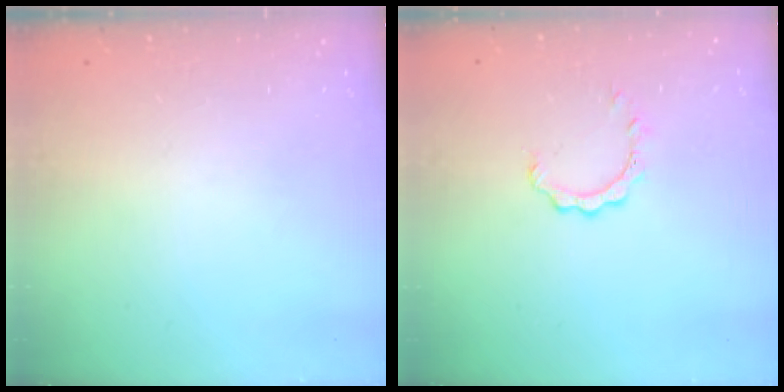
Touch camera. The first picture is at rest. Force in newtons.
{"total": 2.2, "press": 2.2, "slide": 0.1}